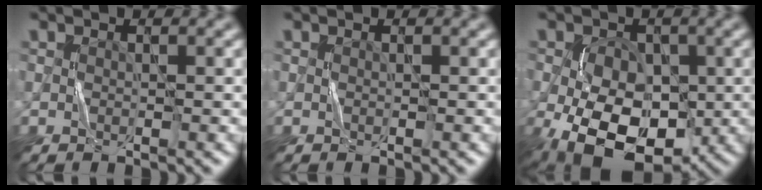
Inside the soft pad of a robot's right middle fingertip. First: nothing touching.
{"total": 0.0}
{"total": 10.7, "force": [-3.4, 6.9, 7.5], "torque": [-0.112, -0.014, -0.066]}